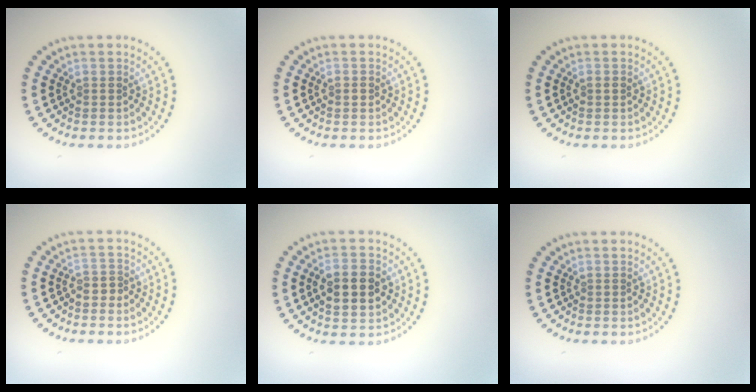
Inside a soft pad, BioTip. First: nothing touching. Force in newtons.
{"total": 0.7, "press": 0.7, "slide": 0.1}
{"total": 0.8, "press": 0.8, "slide": 0.1}
{"total": 0.8, "press": 0.7, "slide": 0.5}
{"total": 4.2, "press": 4.2, "slide": 0.1}
{"total": 0.0}